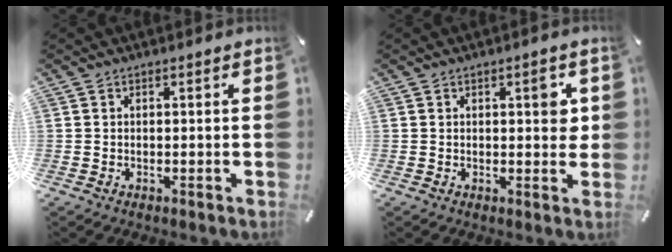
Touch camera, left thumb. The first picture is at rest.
{"total": 3.9, "force": [1.3, 1.8, 3.2], "torque": [-0.026, -0.009, 0.011]}